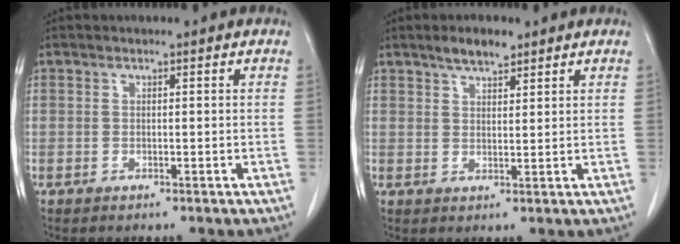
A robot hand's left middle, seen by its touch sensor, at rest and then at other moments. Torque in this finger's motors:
{"motor_torque": [0.24, -0.19, -0.01, 0.01]}